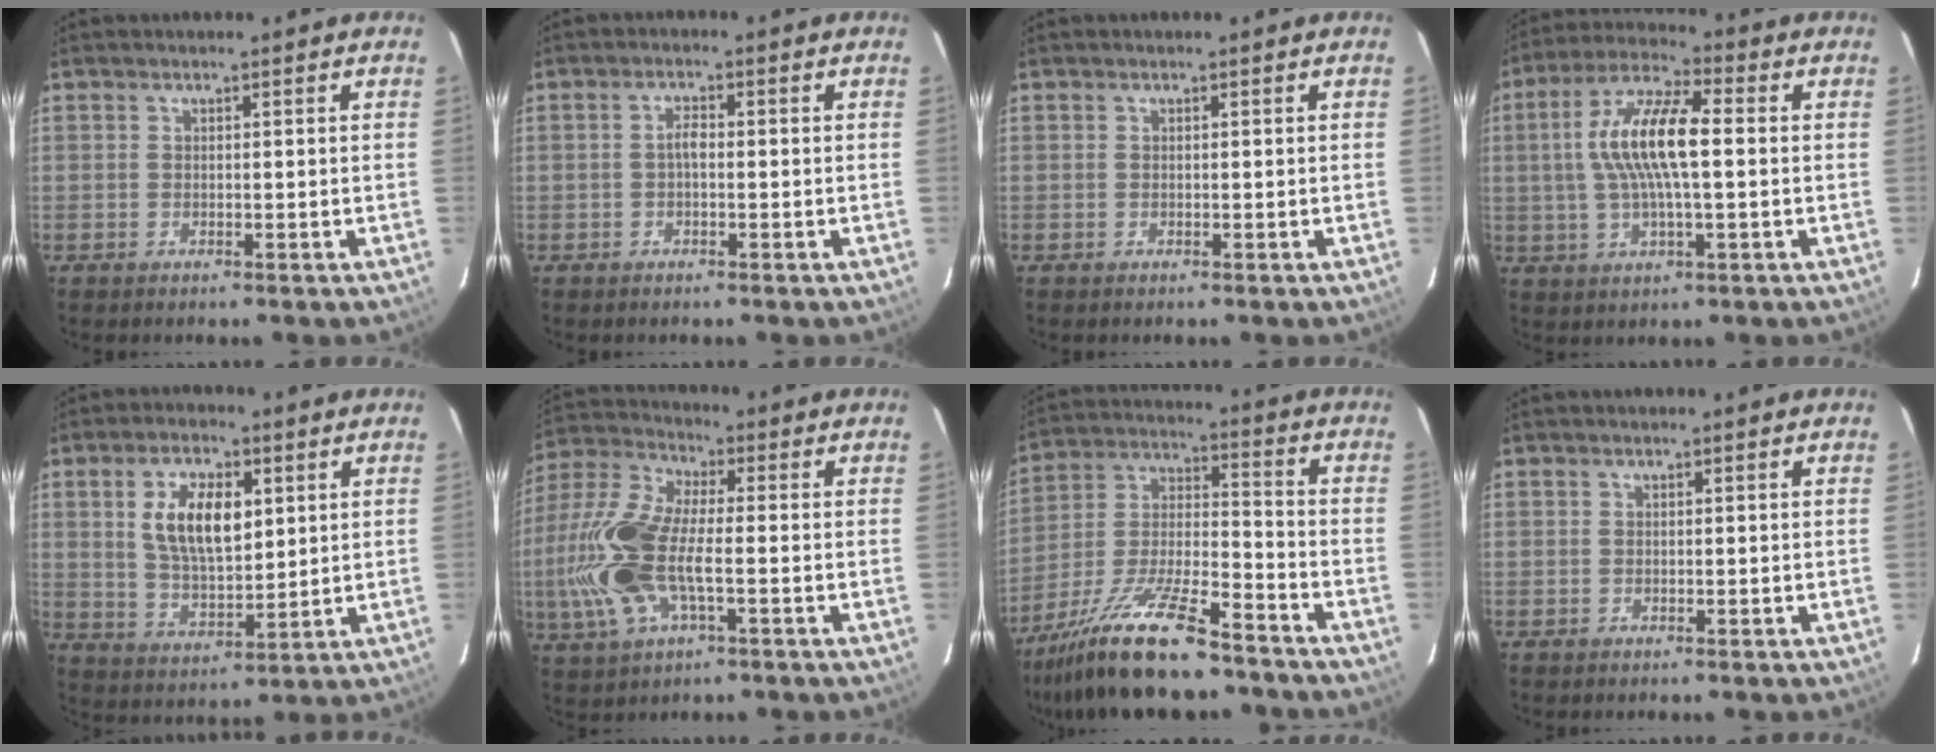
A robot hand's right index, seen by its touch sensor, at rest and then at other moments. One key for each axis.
{"total": 1.8, "fx": -0.3, "fy": 0.8, "fz": 1.6, "tx": -0.031, "ty": 0.008, "tz": -0.008}
{"total": 0.0}
{"total": 12.8, "fx": 0.8, "fy": 3.5, "fz": 12.3, "tx": -0.241, "ty": 0.015, "tz": 0.011}
{"total": 11.1, "fx": 3.3, "fy": 5.2, "fz": 9.3, "tx": -0.177, "ty": 0.005, "tz": 0.069}
{"total": 16.8, "fx": -3.0, "fy": 6.9, "fz": 15.0, "tx": -0.334, "ty": 0.000, "tz": -0.065}
{"total": 19.9, "fx": -14.9, "fy": 4.4, "fz": 12.4, "tx": -0.252, "ty": -0.023, "tz": -0.258}
{"total": 0.0}